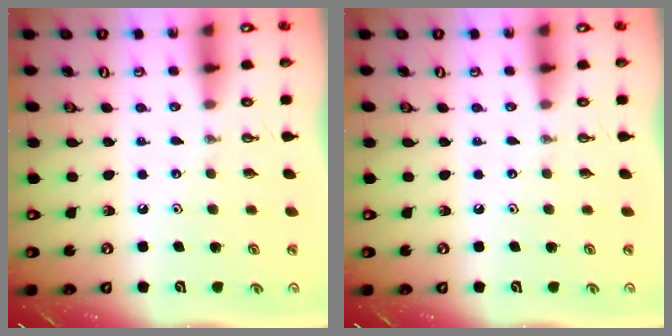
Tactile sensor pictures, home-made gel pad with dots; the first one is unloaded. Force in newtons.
{"total": 0.0}